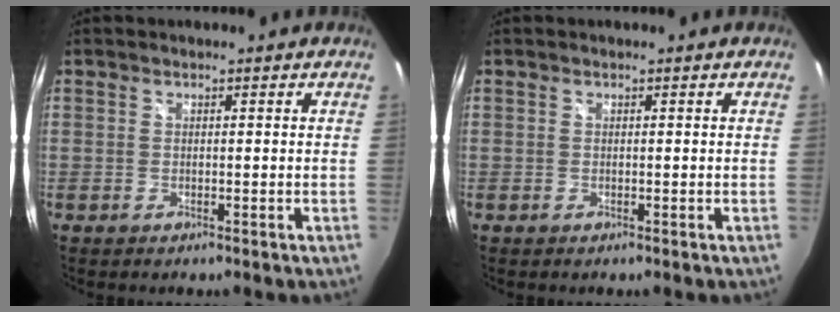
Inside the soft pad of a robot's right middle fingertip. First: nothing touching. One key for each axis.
{"total": 0.0}